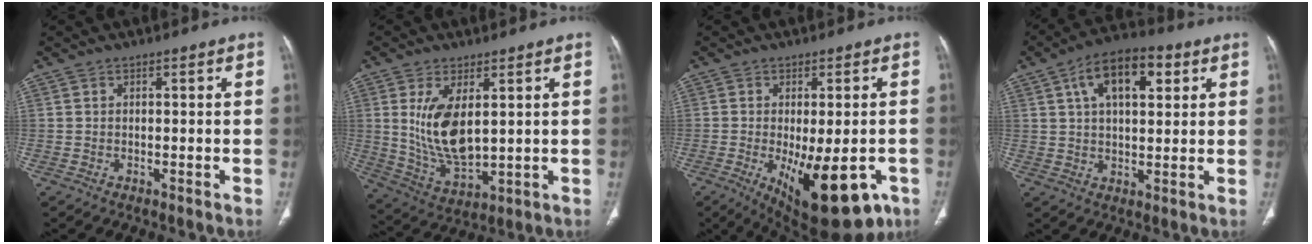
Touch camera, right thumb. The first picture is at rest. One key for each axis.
{"total": 11.9, "fx": 2.6, "fy": 5.7, "fz": 10.1, "tx": -0.188, "ty": -0.025, "tz": 0.068}
{"total": 17.0, "fx": -6.6, "fy": 6.9, "fz": 14.1, "tx": -0.170, "ty": -0.012, "tz": -0.077}
{"total": 12.7, "fx": 4.8, "fy": 6.4, "fz": 9.8, "tx": -0.144, "ty": 0.008, "tz": 0.075}